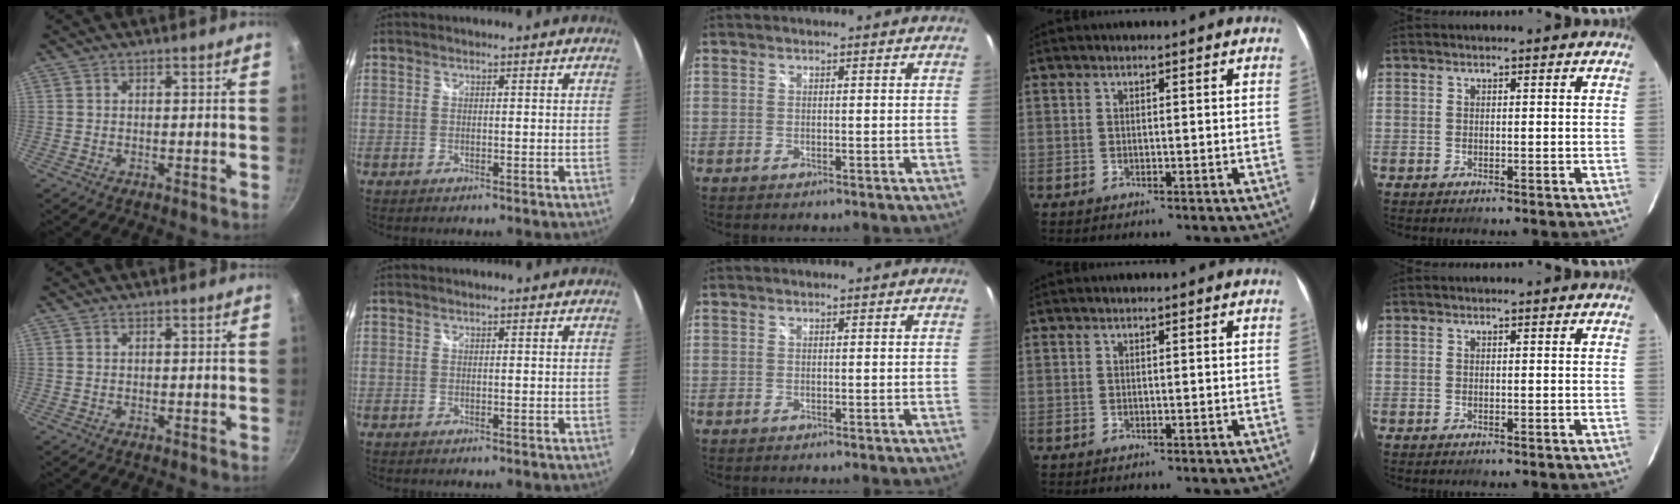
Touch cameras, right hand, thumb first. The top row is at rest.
{}